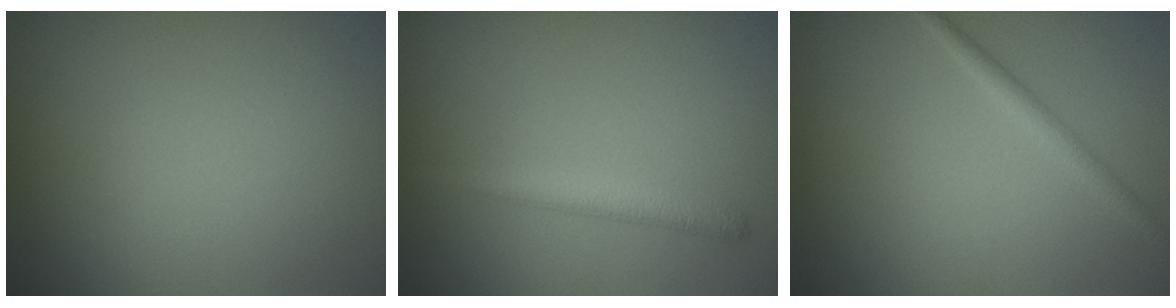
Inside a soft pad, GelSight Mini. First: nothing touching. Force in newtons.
{"total": 2.2, "press": 2.2, "slide": 0.1}
{"total": 1.6, "press": 1.6, "slide": 0.1}